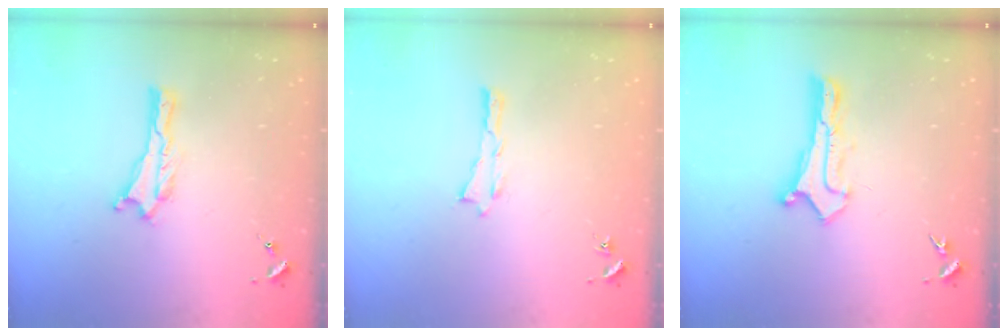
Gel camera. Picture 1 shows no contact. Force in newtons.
{"total": 0.0}
{"total": 0.8, "press": 0.8, "slide": 0.0}